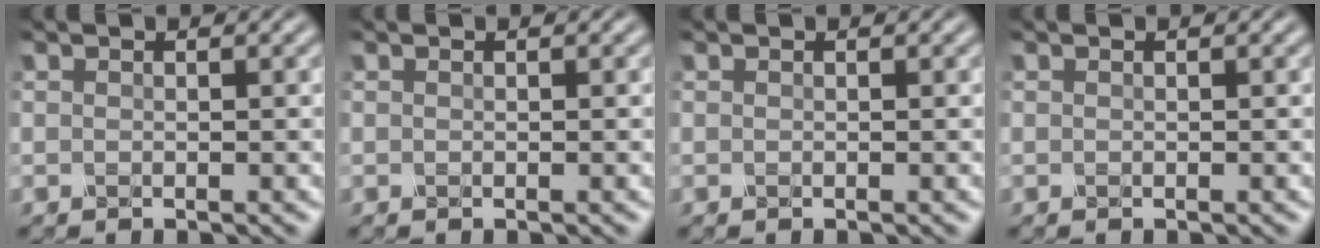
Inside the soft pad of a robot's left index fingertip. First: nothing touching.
{"total": 0.0}
{"total": 0.0}
{"total": 0.0}